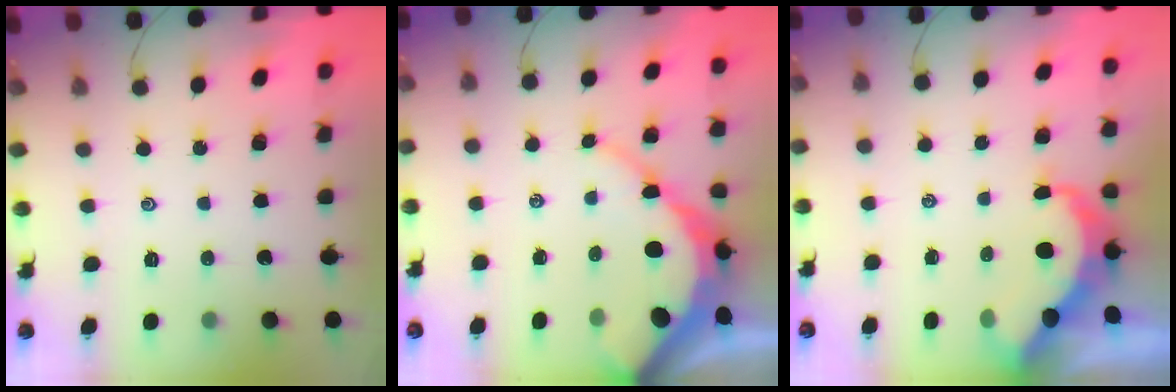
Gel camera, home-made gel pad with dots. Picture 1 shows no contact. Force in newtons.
{"total": 10.7, "press": 10.6, "slide": 0.9}
{"total": 7.5, "press": 7.5, "slide": 0.9}